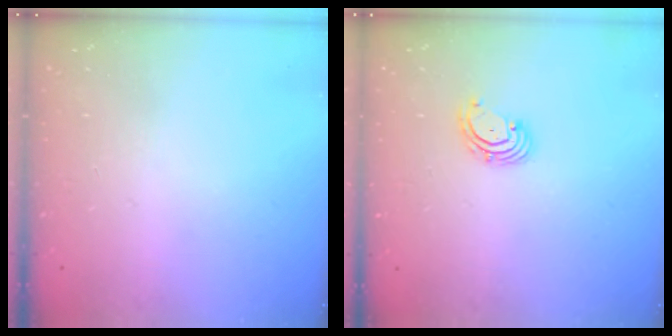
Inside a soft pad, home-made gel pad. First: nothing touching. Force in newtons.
{"total": 2.7, "press": 2.7, "slide": 0.6}